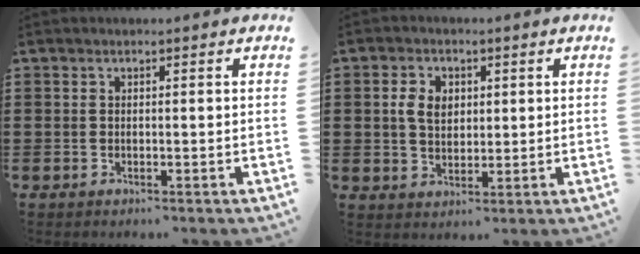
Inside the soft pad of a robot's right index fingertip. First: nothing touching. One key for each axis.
{"total": 4.3, "fx": 0.9, "fy": 3.1, "fz": 2.8, "tx": -0.057, "ty": 0.009, "tz": 0.011}